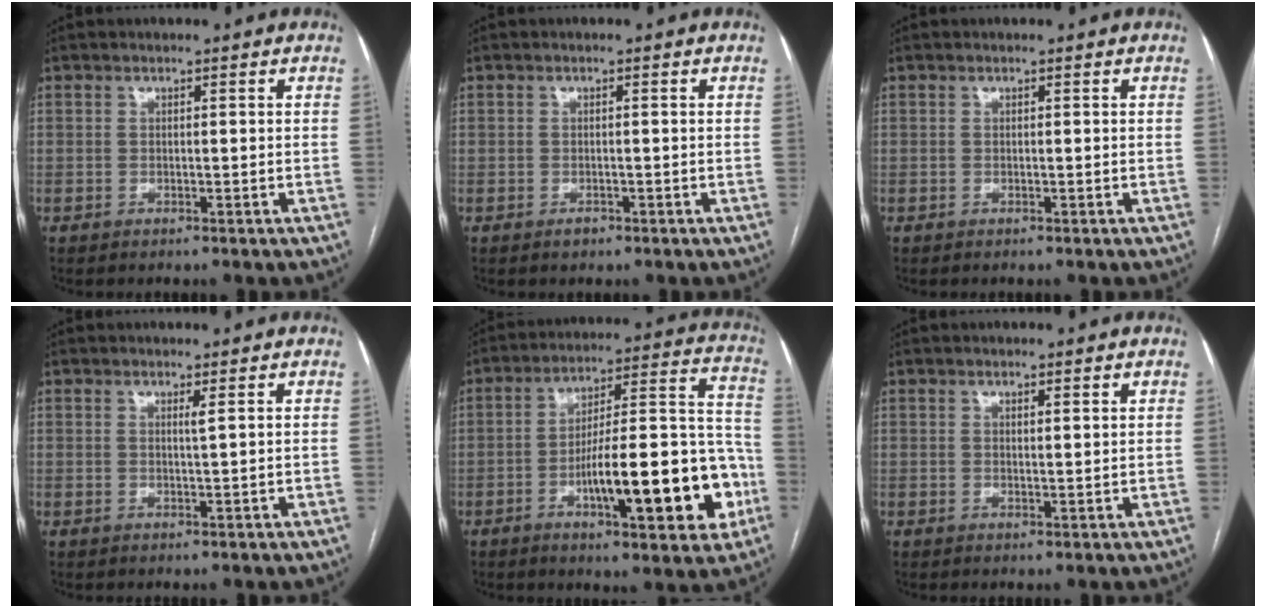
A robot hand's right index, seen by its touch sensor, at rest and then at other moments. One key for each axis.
{"total": 1.1, "fx": -0.7, "fy": 0.6, "fz": 0.5, "tx": -0.006, "ty": 0.001, "tz": -0.009}
{"total": 0.0}
{"total": 0.8, "fx": 0.4, "fy": -0.3, "fz": 0.7, "tx": -0.021, "ty": -0.006, "tz": 0.010}
{"total": 20.1, "fx": -6.8, "fy": 4.6, "fz": 18.4, "tx": -0.237, "ty": 0.031, "tz": -0.087}
{"total": 1.0, "fx": 0.8, "fy": 0.1, "fz": 0.7, "tx": -0.011, "ty": -0.003, "tz": 0.012}